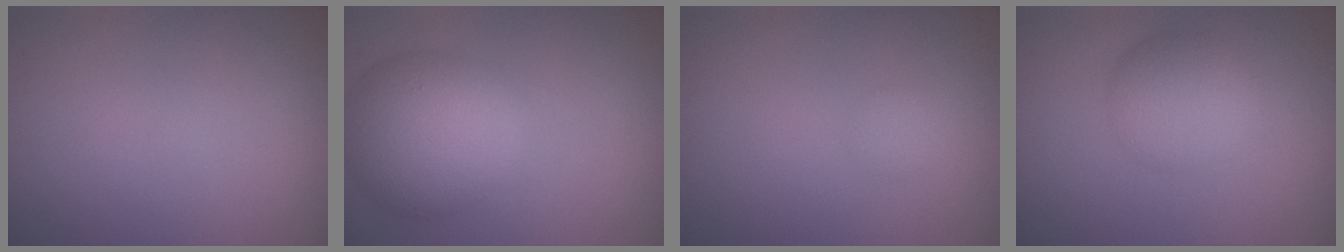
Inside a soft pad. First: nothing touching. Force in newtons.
{"total": 7.3, "press": 7.3, "slide": 0.4}
{"total": 1.0, "press": 1.0, "slide": 0.1}
{"total": 3.9, "press": 3.9, "slide": 0.0}